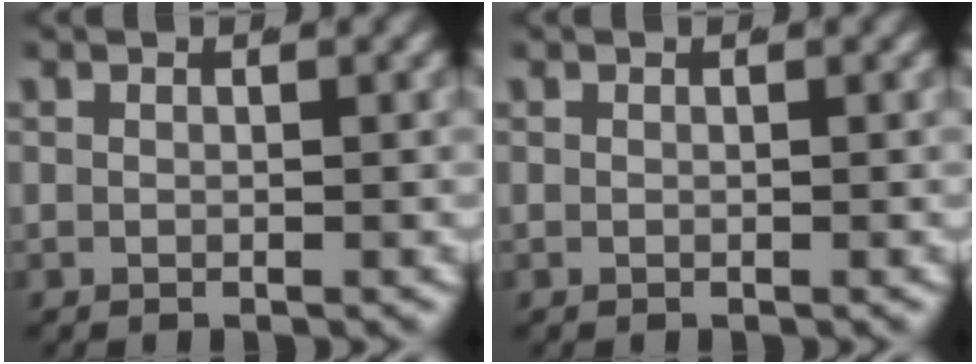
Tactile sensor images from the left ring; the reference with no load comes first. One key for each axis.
{"total": 0.0}